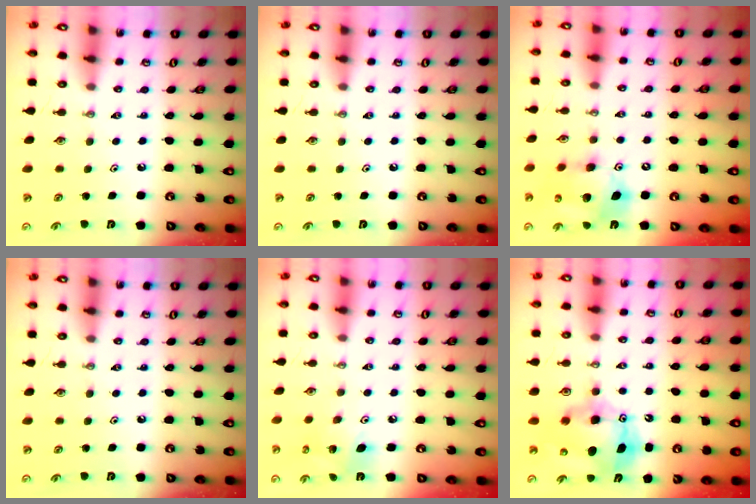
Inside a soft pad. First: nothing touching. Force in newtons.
{"total": 0.0}
{"total": 14.9, "press": 14.7, "slide": 2.6}
{"total": 0.0}
{"total": 9.2, "press": 9.2, "slide": 0.7}
{"total": 11.2, "press": 10.9, "slide": 2.7}